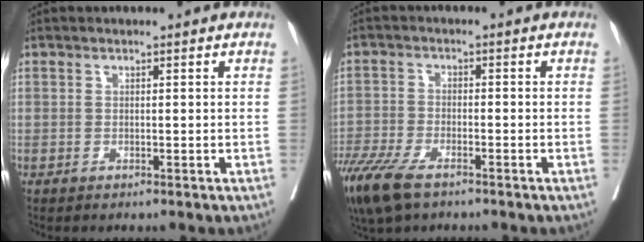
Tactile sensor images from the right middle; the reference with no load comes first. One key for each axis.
{"total": 9.5, "fx": -6.8, "fy": 3.0, "fz": 5.9, "tx": -0.117, "ty": -0.021, "tz": -0.120}